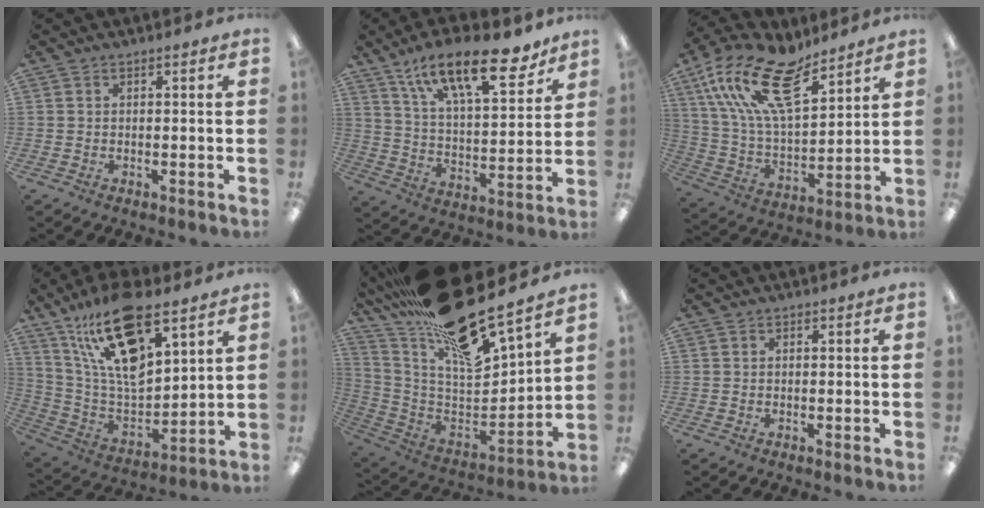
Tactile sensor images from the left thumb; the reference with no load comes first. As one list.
[{"total": 20.8, "force": [13.9, 8.1, 13.1], "torque": [-0.199, -0.076, 0.232]}, {"total": 20.6, "force": [13.0, 8.8, 13.4], "torque": [-0.269, -0.064, 0.232]}, {"total": 21.0, "force": [12.8, 8.4, 14.3], "torque": [-0.287, -0.068, 0.220]}, {"total": 23.9, "force": [18.9, 5.5, 13.6], "torque": [-0.227, -0.136, 0.314]}, {"total": 0.0}]